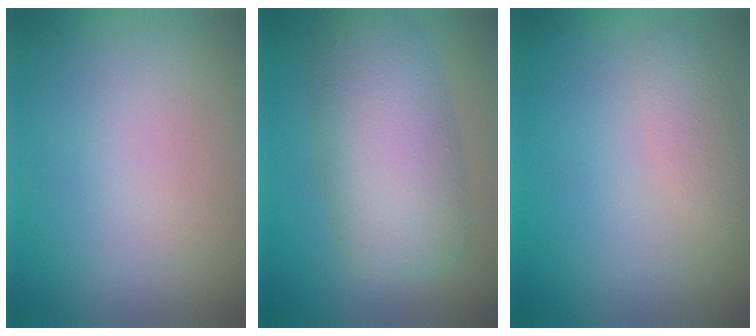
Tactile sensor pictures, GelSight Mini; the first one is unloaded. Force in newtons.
{"total": 7.8, "press": 7.8, "slide": 0.2}
{"total": 1.7, "press": 1.7, "slide": 0.0}